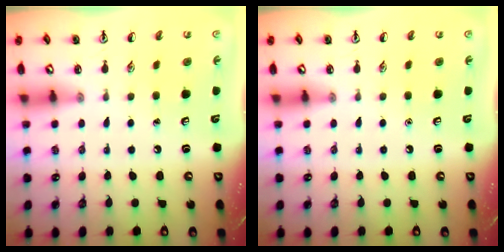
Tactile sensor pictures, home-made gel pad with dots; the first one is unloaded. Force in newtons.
{"total": 0.0}